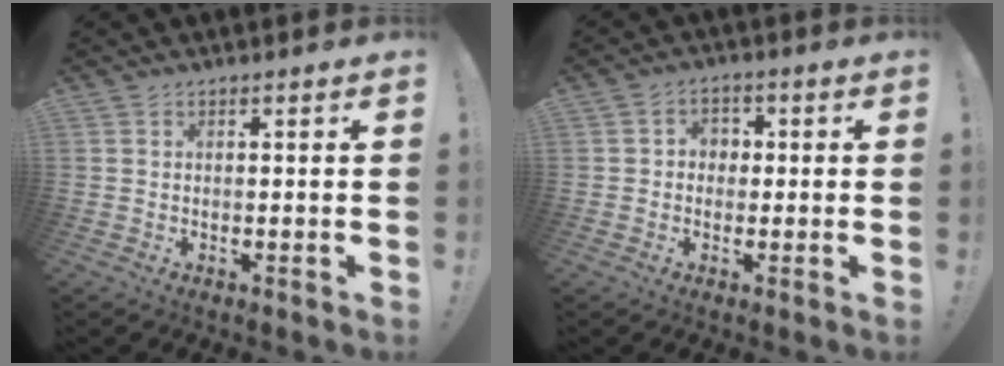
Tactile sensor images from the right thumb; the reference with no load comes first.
{"total": 3.4, "force": [-0.7, 3.0, 1.3], "torque": [-0.018, 0.006, -0.013]}